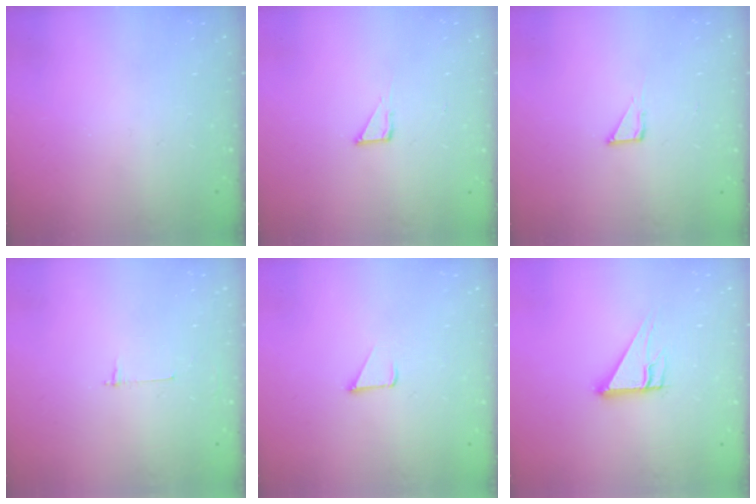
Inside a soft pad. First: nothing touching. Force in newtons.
{"total": 2.7, "press": 2.7, "slide": 0.2}
{"total": 2.7, "press": 2.7, "slide": 0.2}
{"total": 2.7, "press": 2.7, "slide": 0.3}
{"total": 1.5, "press": 1.5, "slide": 0.1}
{"total": 8.5, "press": 8.4, "slide": 0.8}